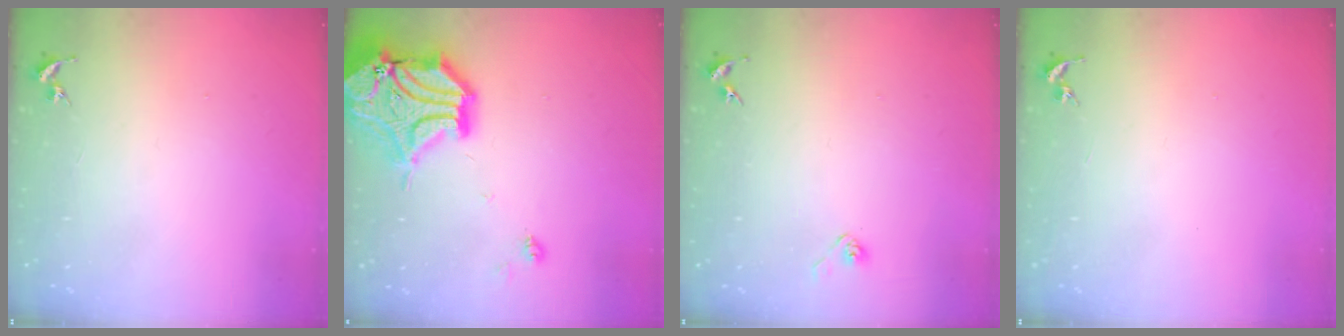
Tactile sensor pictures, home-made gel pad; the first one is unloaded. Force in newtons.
{"total": 20.7, "press": 20.5, "slide": 3.1}
{"total": 3.0, "press": 2.9, "slide": 0.9}
{"total": 0.0}